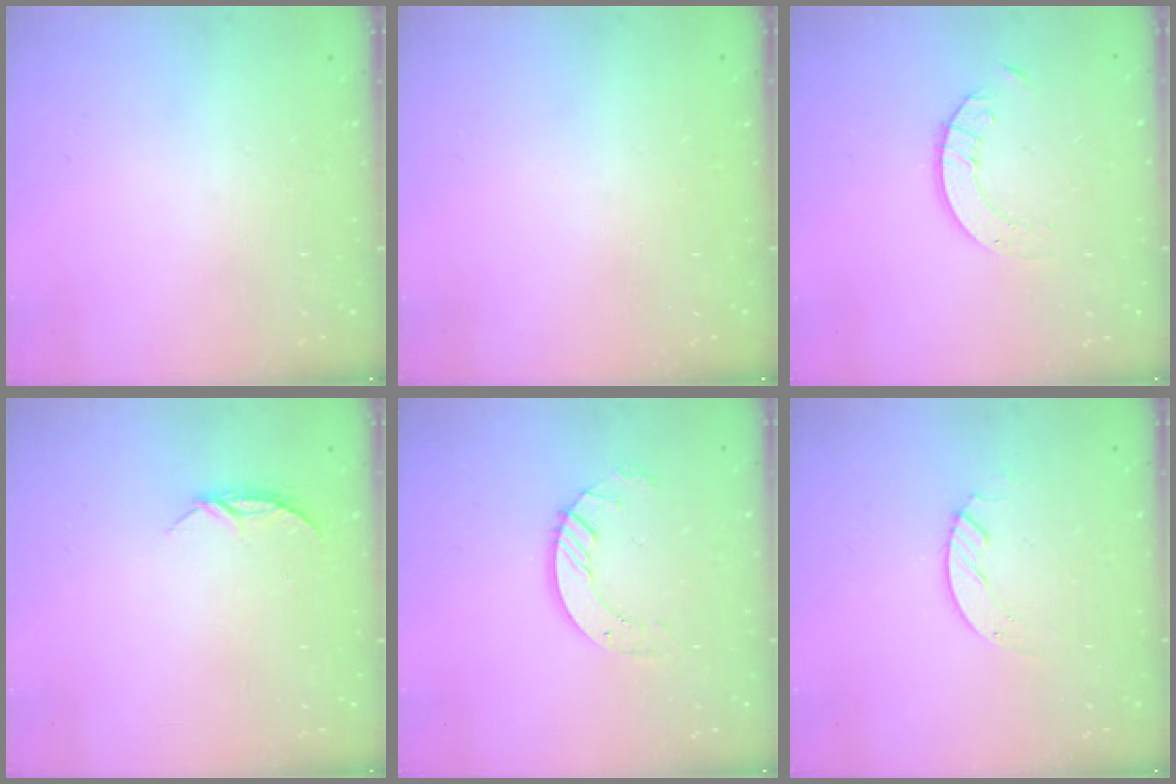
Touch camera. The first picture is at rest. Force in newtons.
{"total": 0.0}
{"total": 2.3, "press": 2.3, "slide": 0.2}
{"total": 4.3, "press": 4.3, "slide": 0.5}
{"total": 7.0, "press": 7.0, "slide": 0.6}
{"total": 2.4, "press": 2.4, "slide": 0.2}